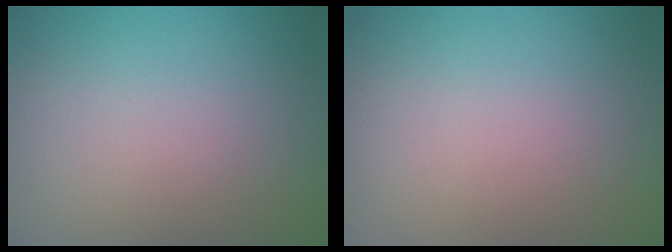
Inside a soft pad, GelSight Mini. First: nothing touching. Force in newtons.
{"total": 0.0}